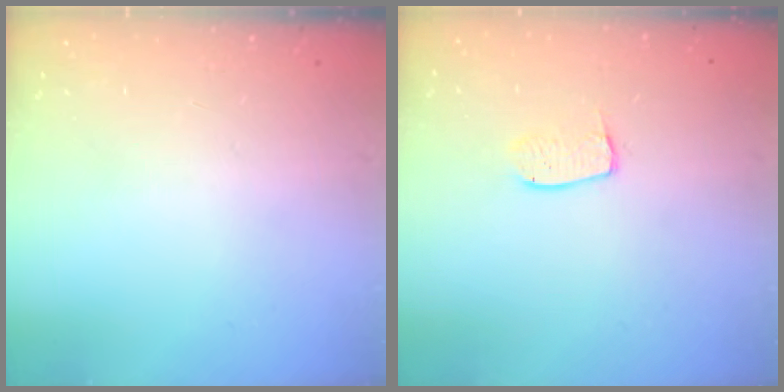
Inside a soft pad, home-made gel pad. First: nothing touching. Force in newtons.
{"total": 6.6, "press": 6.5, "slide": 0.5}